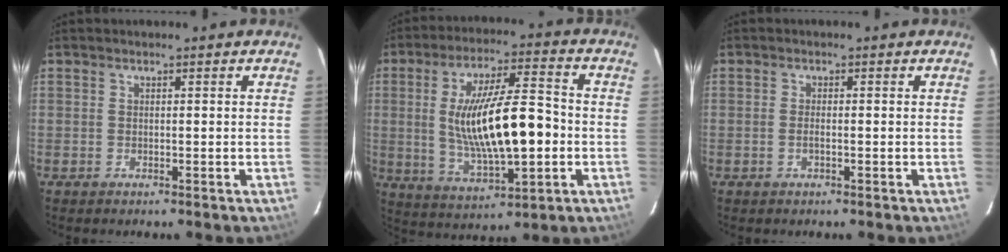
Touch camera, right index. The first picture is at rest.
{"total": 17.4, "force": [-1.3, 5.0, 16.6], "torque": [-0.298, 0.002, -0.006]}
{"total": 1.3, "force": [-0.4, 0.4, 1.2], "torque": [-0.026, 0.000, -0.009]}